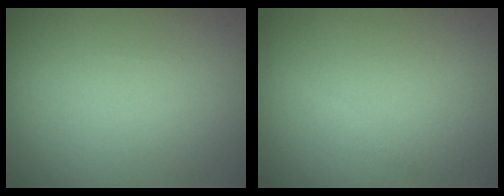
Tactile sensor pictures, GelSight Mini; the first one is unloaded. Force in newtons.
{"total": 0.6, "press": 0.5, "slide": 0.1}